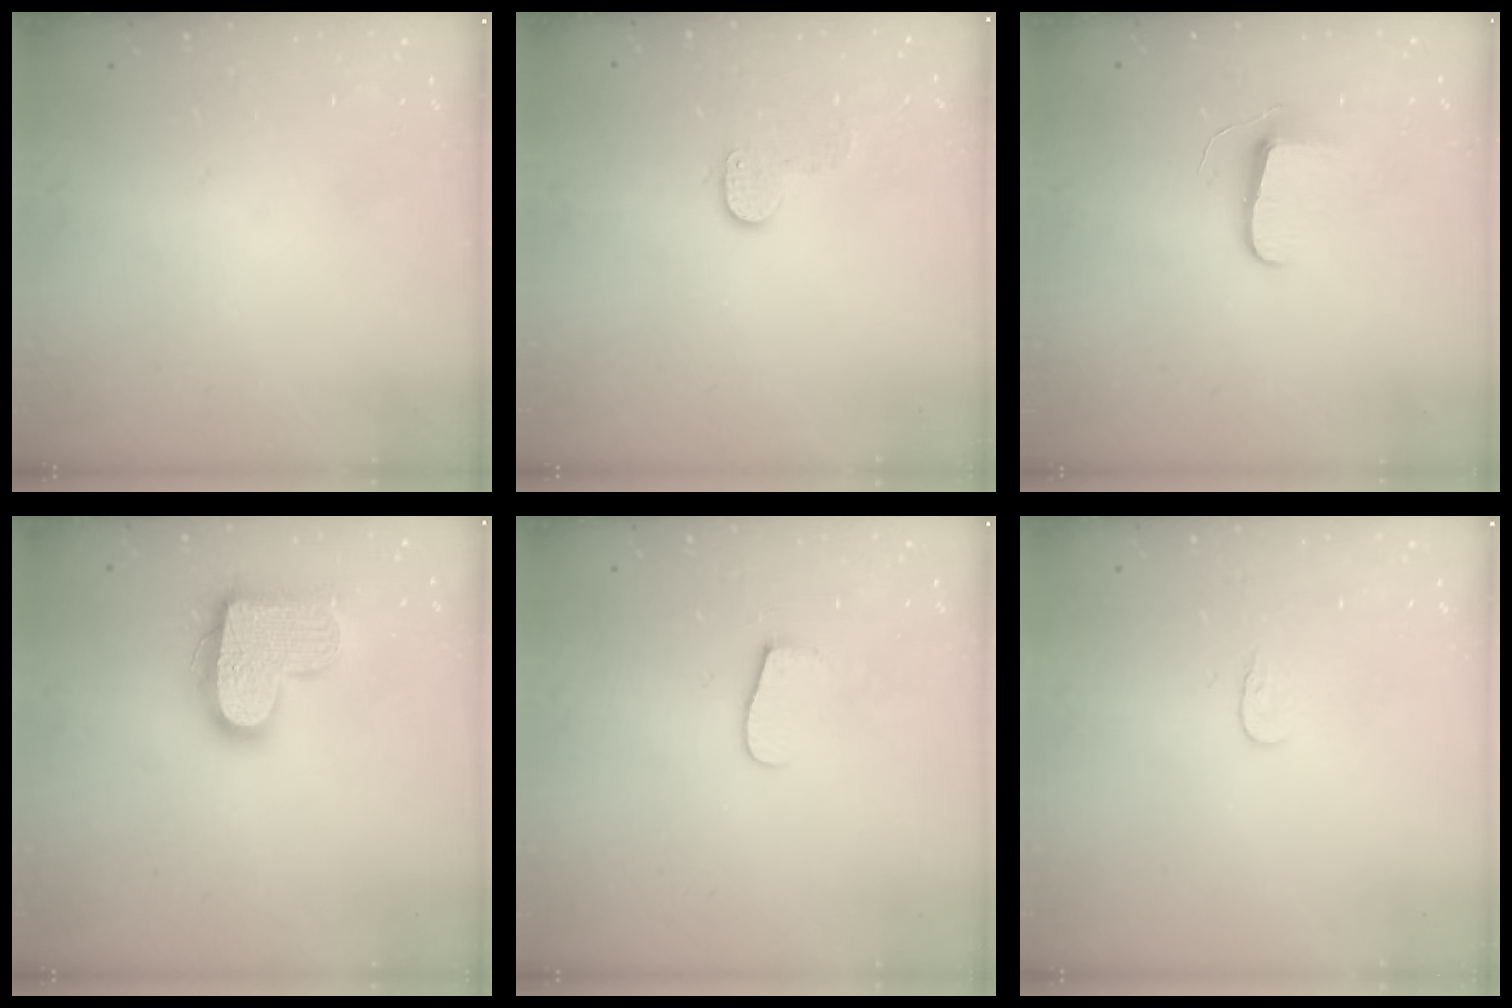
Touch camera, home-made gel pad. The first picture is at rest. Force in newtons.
{"total": 5.6, "press": 5.6, "slide": 0.4}
{"total": 7.3, "press": 7.3, "slide": 0.4}
{"total": 15.6, "press": 15.6, "slide": 0.8}
{"total": 5.4, "press": 5.4, "slide": 0.5}
{"total": 3.8, "press": 3.7, "slide": 0.4}